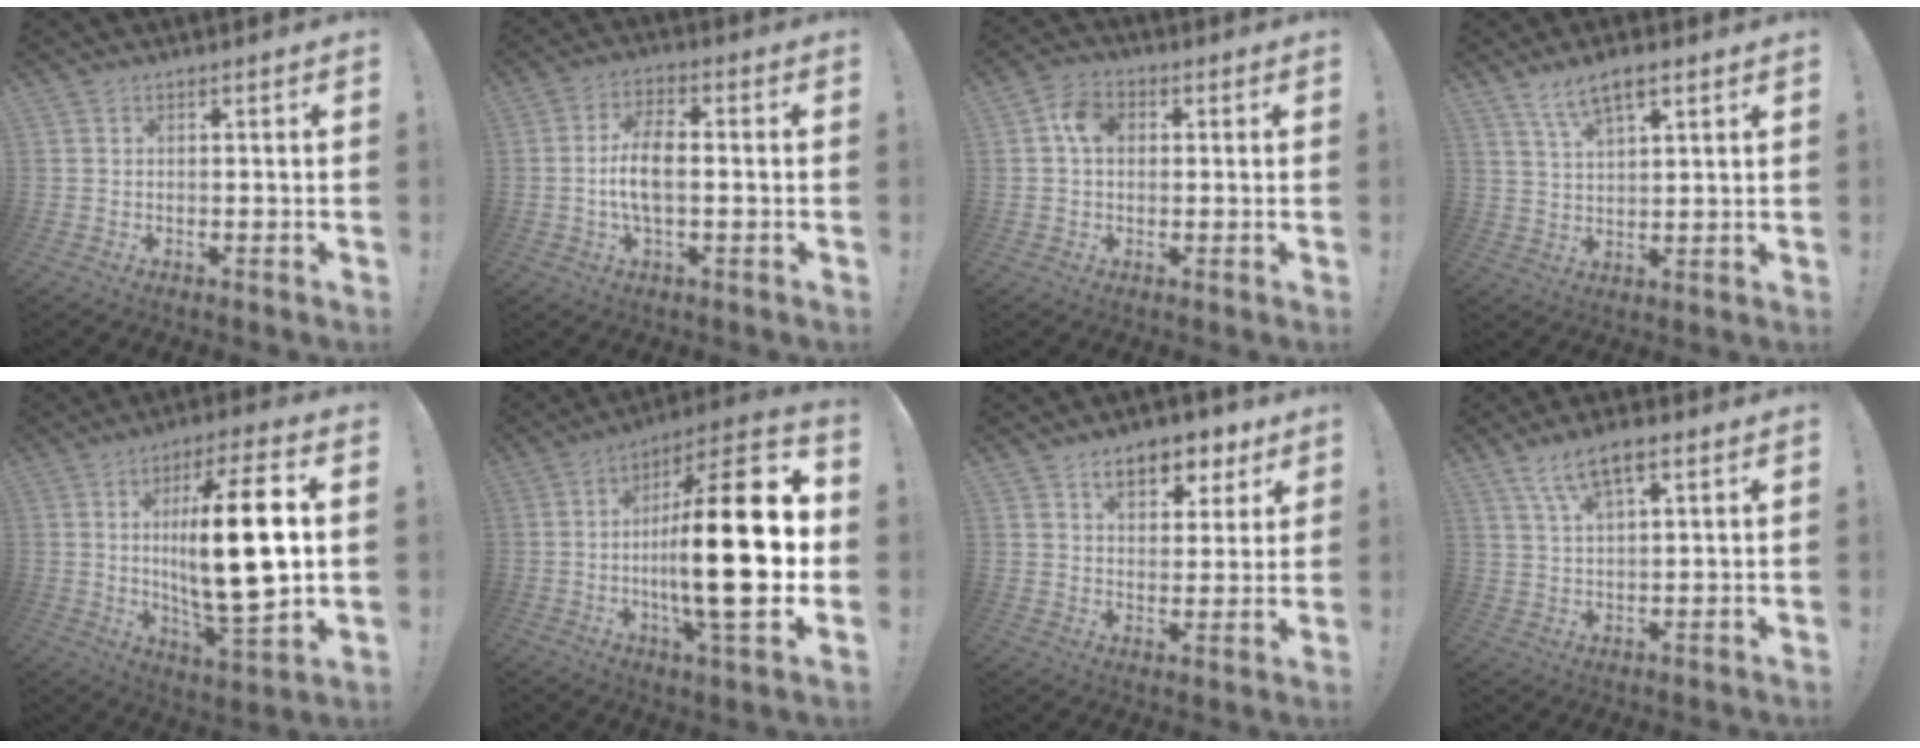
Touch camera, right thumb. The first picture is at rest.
{"total": 8.6, "force": [-1.0, 3.7, 7.7], "torque": [-0.157, 0.003, -0.020]}
{"total": 6.7, "force": [1.0, 4.9, 4.4], "torque": [-0.075, 0.016, 0.021]}
{"total": 7.4, "force": [4.8, 2.4, 5.1], "torque": [-0.093, -0.013, 0.086]}
{"total": 20.9, "force": [2.3, 5.7, 19.9], "torque": [-0.327, -0.015, 0.024]}
{"total": 26.6, "force": [-2.0, 6.6, 25.7], "torque": [-0.428, -0.007, -0.045]}
{"total": 9.6, "force": [5.8, 5.5, 5.4], "torque": [-0.066, -0.032, 0.102]}
{"total": 8.3, "force": [4.7, 2.7, 6.3], "torque": [-0.114, -0.009, 0.085]}